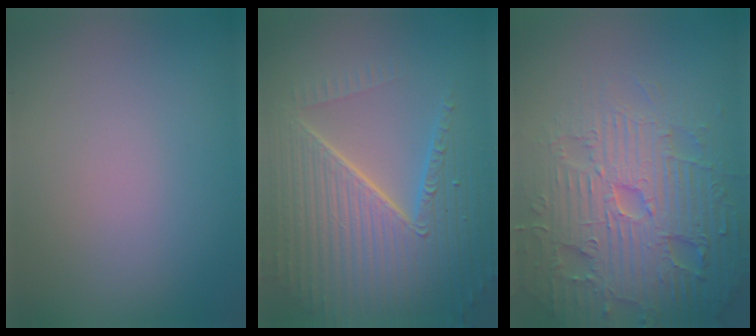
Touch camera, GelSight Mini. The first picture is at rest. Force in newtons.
{"total": 10.0, "press": 6.4, "slide": 7.8}
{"total": 7.8, "press": 7.6, "slide": 1.9}